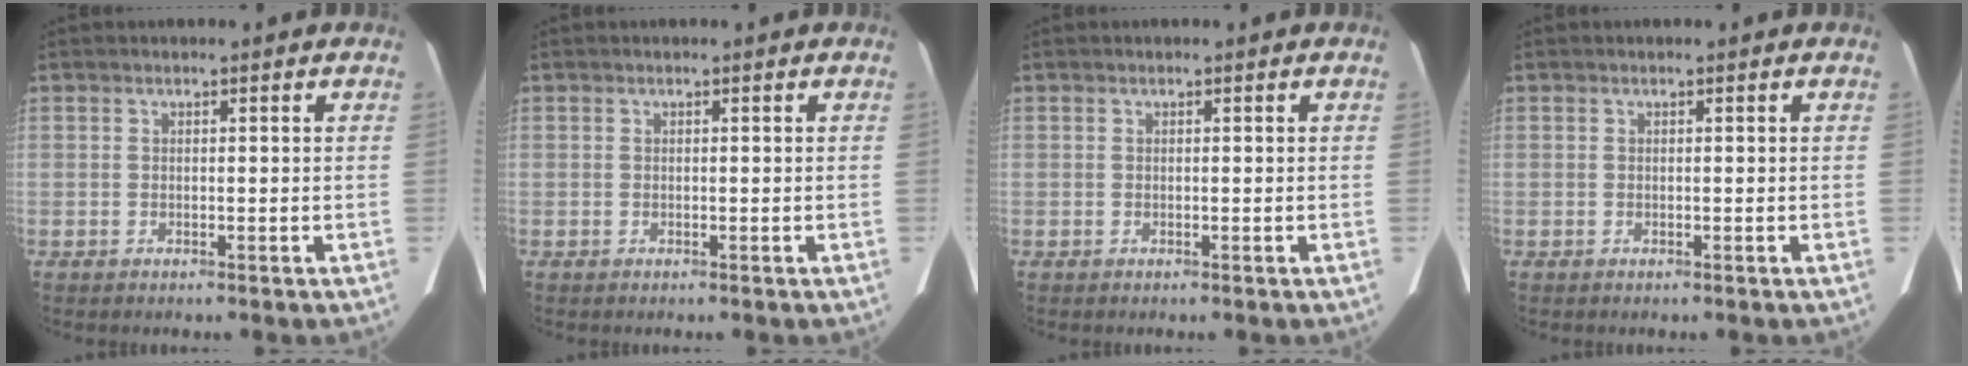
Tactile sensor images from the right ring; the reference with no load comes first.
{"total": 0.0}
{"total": 0.0}
{"total": 0.0}